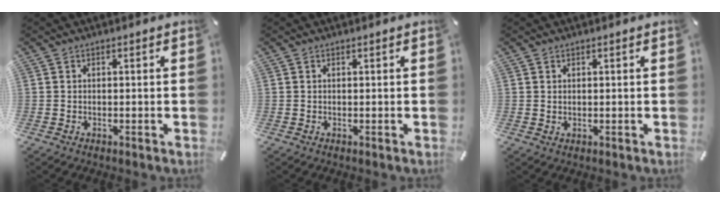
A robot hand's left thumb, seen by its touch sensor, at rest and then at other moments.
{"total": 0.0}
{"total": 0.6, "force": [0.4, 0.2, 0.3], "torque": [-0.004, -0.001, 0.008]}